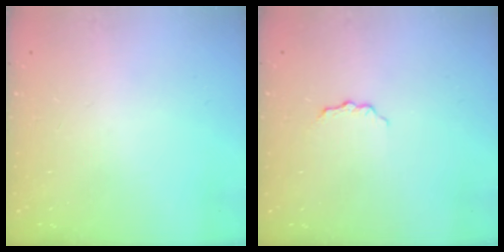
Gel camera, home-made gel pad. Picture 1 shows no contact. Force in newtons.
{"total": 3.8, "press": 3.8, "slide": 0.5}